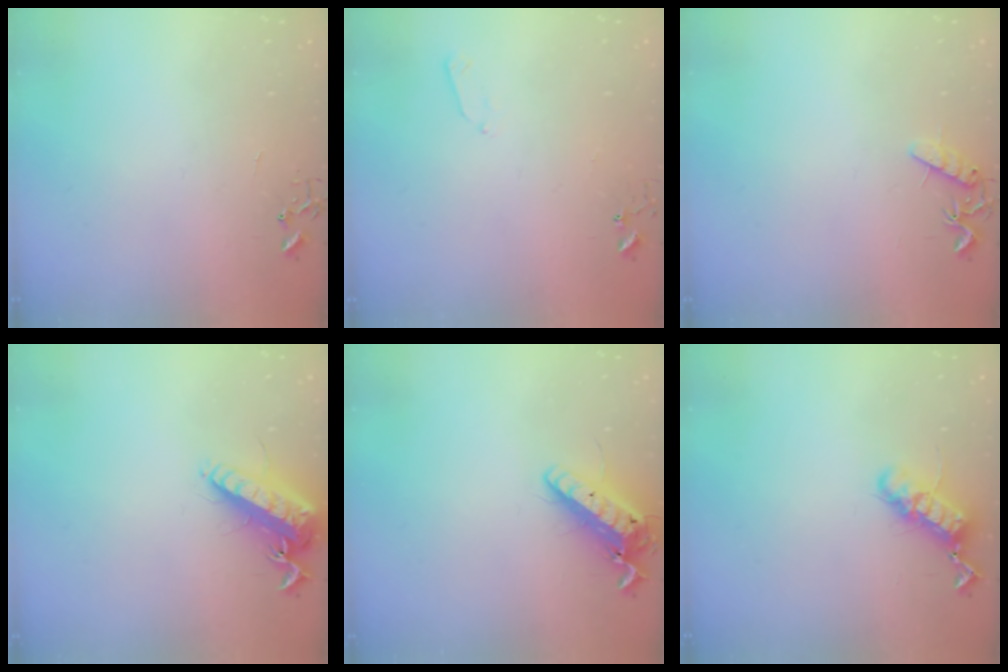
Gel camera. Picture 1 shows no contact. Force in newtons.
{"total": 3.4, "press": 3.4, "slide": 0.5}
{"total": 8.0, "press": 8.0, "slide": 0.4}
{"total": 15.8, "press": 15.5, "slide": 3.1}
{"total": 15.6, "press": 15.4, "slide": 2.8}
{"total": 12.7, "press": 12.6, "slide": 1.1}